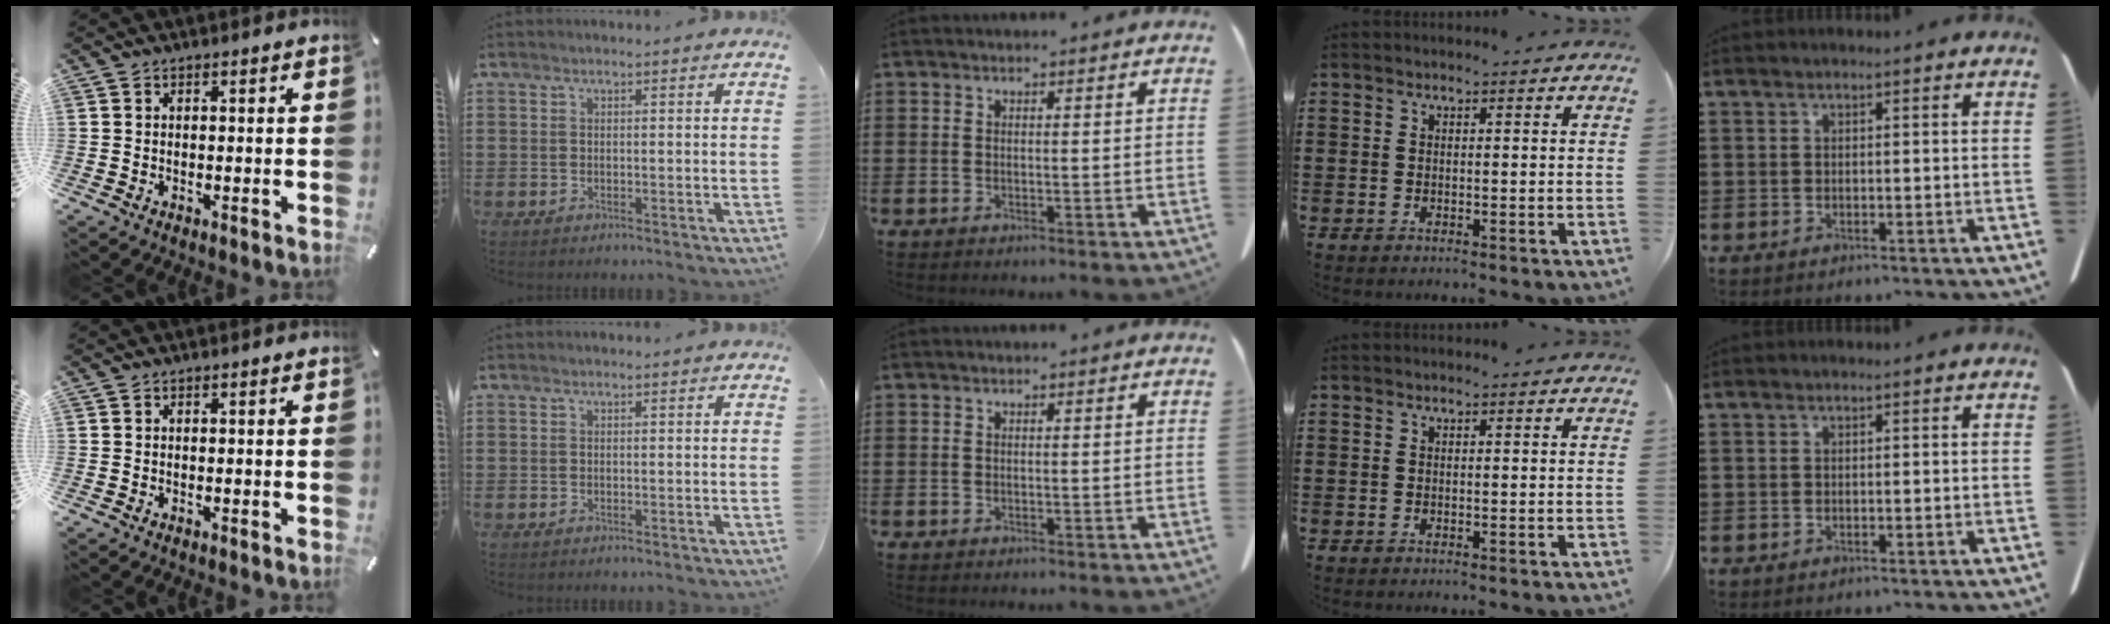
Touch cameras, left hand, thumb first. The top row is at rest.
{}